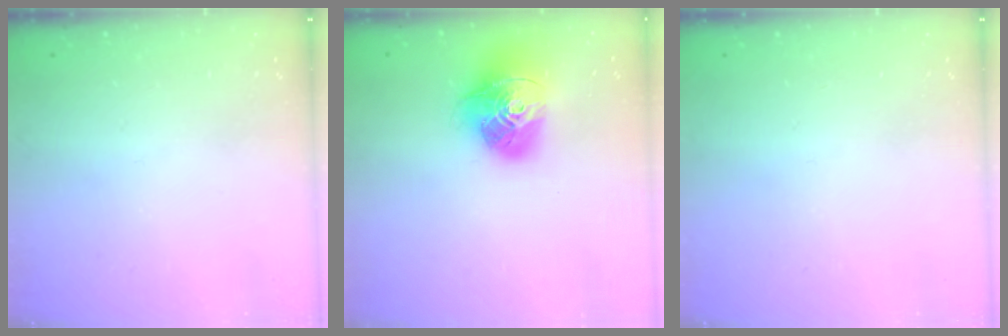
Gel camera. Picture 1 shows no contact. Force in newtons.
{"total": 17.1, "press": 17.0, "slide": 2.2}
{"total": 0.0}